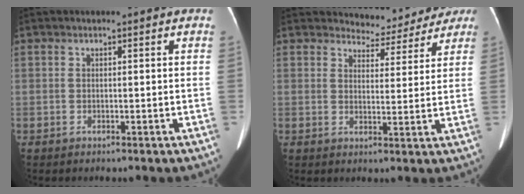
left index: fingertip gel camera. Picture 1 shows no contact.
{"total": 8.0, "force": [7.4, 3.0, -0.3], "torque": [0.019, 0.003, 0.078]}